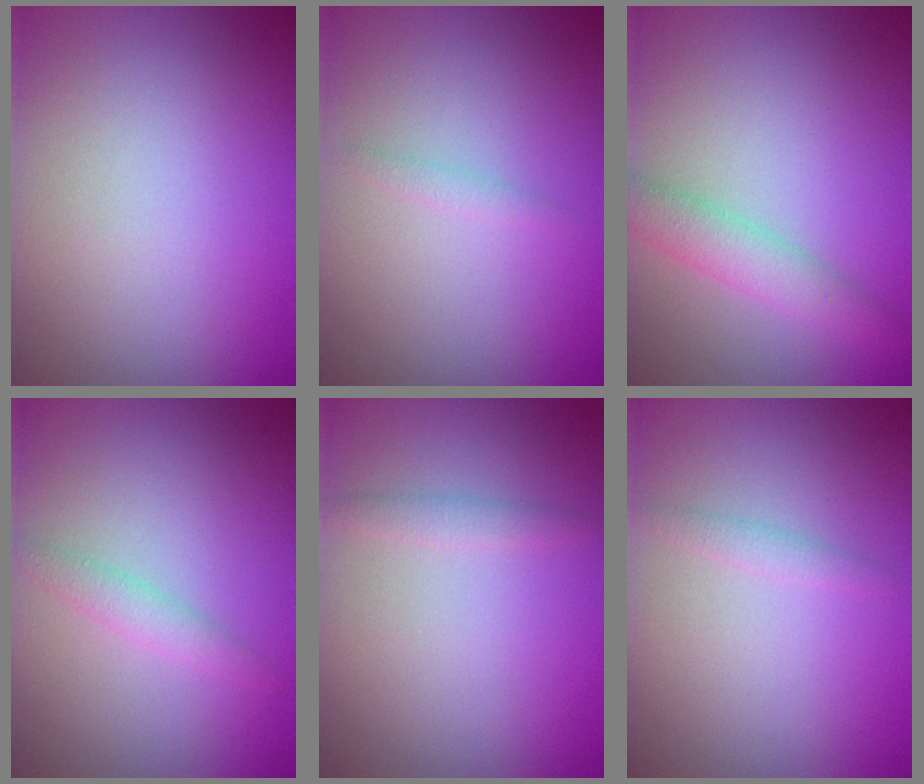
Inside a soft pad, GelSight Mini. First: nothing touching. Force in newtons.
{"total": 0.8, "press": 0.8, "slide": 0.0}
{"total": 2.8, "press": 2.8, "slide": 0.0}
{"total": 1.6, "press": 1.6, "slide": 0.0}
{"total": 1.1, "press": 1.0, "slide": 0.1}
{"total": 0.9, "press": 0.9, "slide": 0.1}